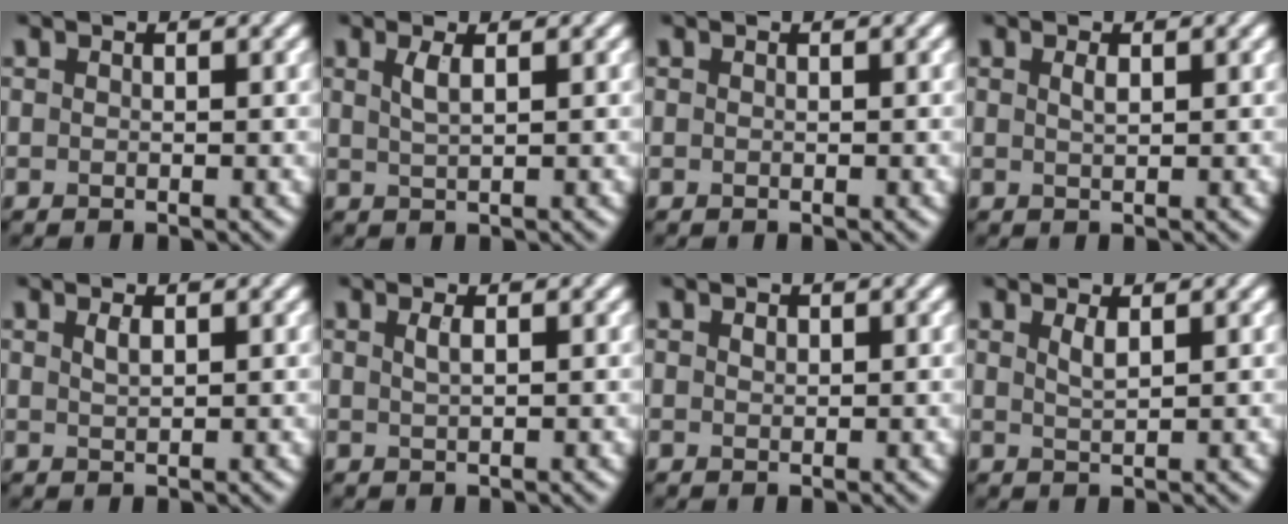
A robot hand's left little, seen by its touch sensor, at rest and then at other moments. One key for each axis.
{"total": 1.6, "fx": 0.7, "fy": 0.4, "fz": 1.4, "tx": -0.028, "ty": 0.001, "tz": 0.013}
{"total": 0.0}
{"total": 0.9, "fx": 0.4, "fy": 0.2, "fz": 0.7, "tx": -0.015, "ty": 0.002, "tz": 0.008}
{"total": 1.0, "fx": 0.6, "fy": 0.3, "fz": 0.7, "tx": -0.017, "ty": 0.002, "tz": 0.012}
{"total": 1.2, "fx": 0.4, "fy": 0.4, "fz": 1.0, "tx": -0.017, "ty": 0.003, "tz": 0.007}
{"total": 0.5, "fx": 0.3, "fy": 0.3, "fz": 0.3, "tx": -0.007, "ty": 0.000, "tz": 0.007}
{"total": 1.3, "fx": 0.8, "fy": 0.3, "fz": 1.1, "tx": -0.021, "ty": 0.000, "tz": 0.014}